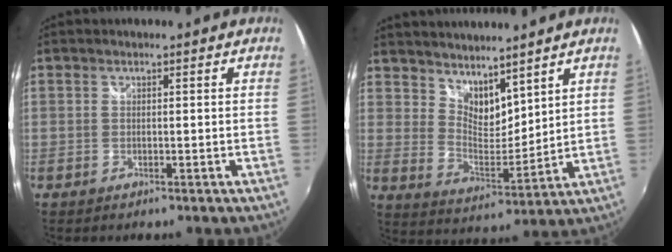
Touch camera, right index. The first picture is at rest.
{"total": 9.1, "force": [7.4, 3.7, 3.7], "torque": [-0.059, -0.004, 0.141]}